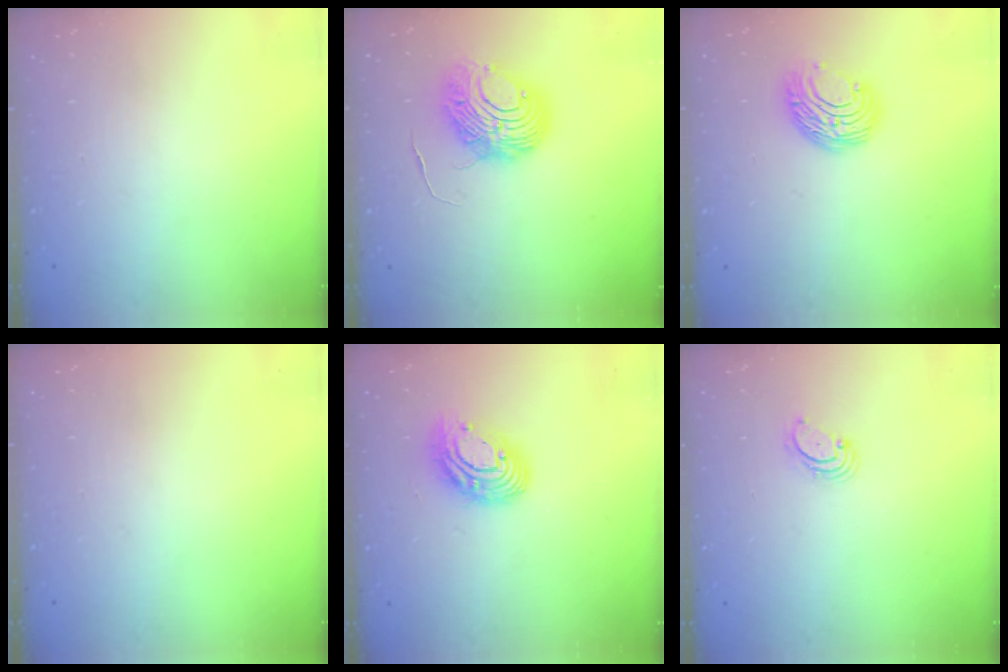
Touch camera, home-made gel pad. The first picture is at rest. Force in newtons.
{"total": 9.7, "press": 9.6, "slide": 1.1}
{"total": 8.7, "press": 8.6, "slide": 0.6}
{"total": 0.0}
{"total": 13.9, "press": 13.9, "slide": 1.2}
{"total": 2.7, "press": 2.7, "slide": 0.3}